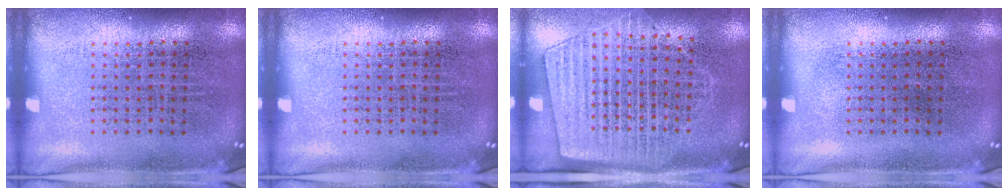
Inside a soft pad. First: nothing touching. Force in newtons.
{"total": 0.0}
{"total": 1.8, "press": 1.5, "slide": 1.0}
{"total": 0.0}